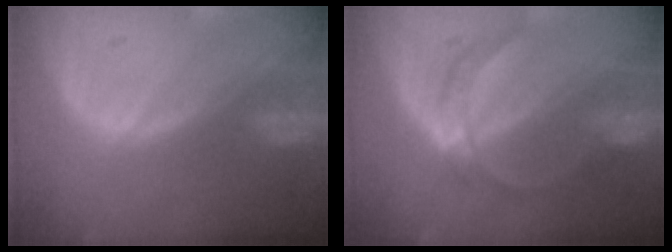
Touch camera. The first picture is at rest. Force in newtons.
{"total": 5.1, "press": 5.1, "slide": 0.5}